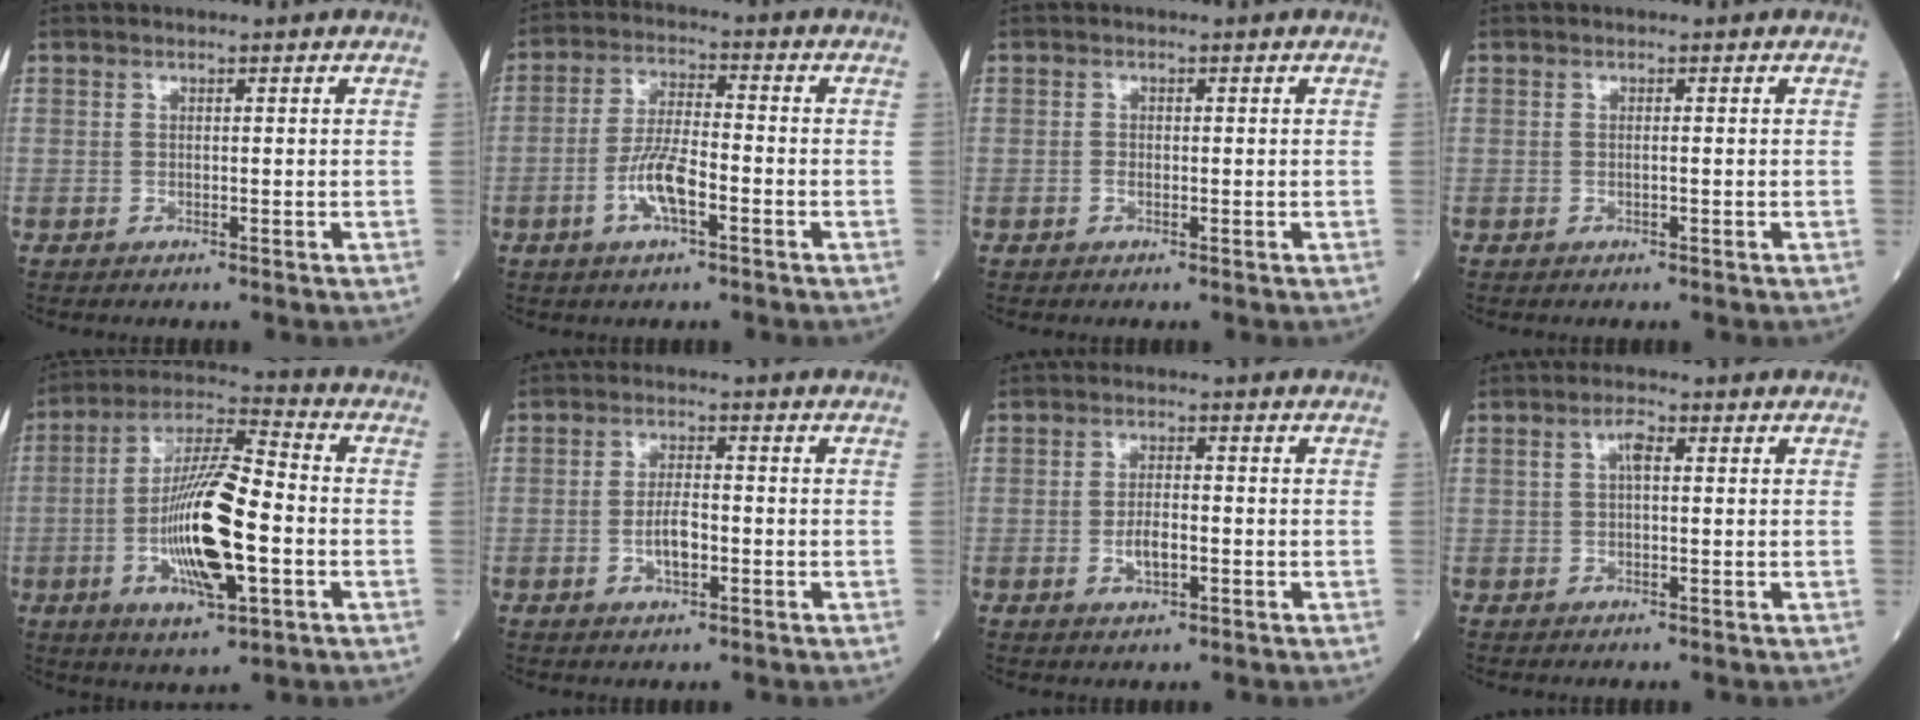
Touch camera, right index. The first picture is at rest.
{"total": 7.2, "force": [-2.8, 1.7, 6.4], "torque": [-0.131, 0.003, -0.055]}
{"total": 0.7, "force": [-0.3, 0.4, 0.5], "torque": [-0.010, 0.001, -0.006]}
{"total": 0.5, "force": [-0.1, 0.0, 0.5], "torque": [-0.013, 0.000, -0.001]}
{"total": 16.2, "force": [-3.3, 3.6, 15.4], "torque": [-0.298, 0.001, -0.057]}
{"total": 4.1, "force": [-1.2, 1.5, 3.7], "torque": [-0.069, 0.001, -0.021]}
{"total": 3.8, "force": [-1.0, 1.4, 3.4], "torque": [-0.064, 0.000, -0.016]}
{"total": 2.5, "force": [0.5, 0.9, 2.3], "torque": [-0.045, 0.012, 0.010]}